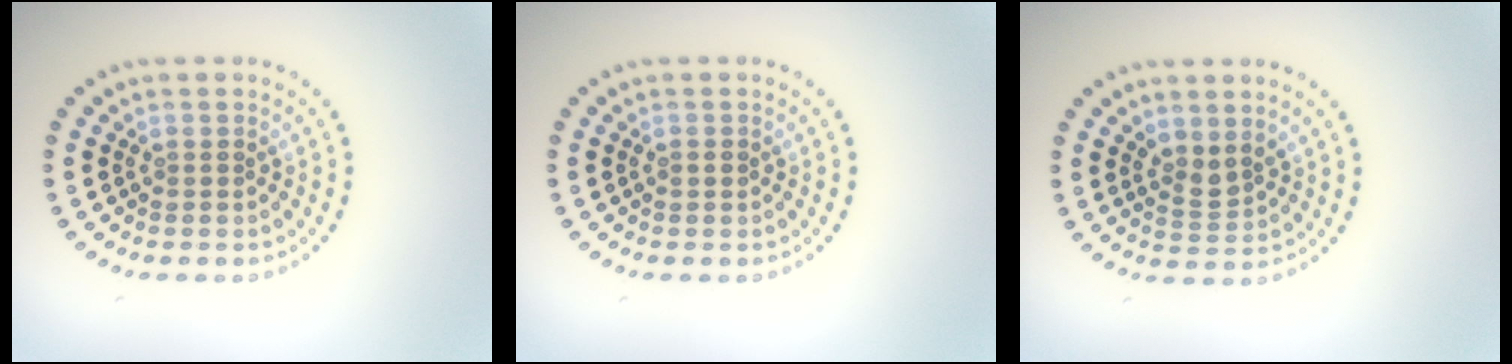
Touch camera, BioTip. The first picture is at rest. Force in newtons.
{"total": 0.7, "press": 0.7, "slide": 0.2}
{"total": 1.8, "press": 1.4, "slide": 1.2}